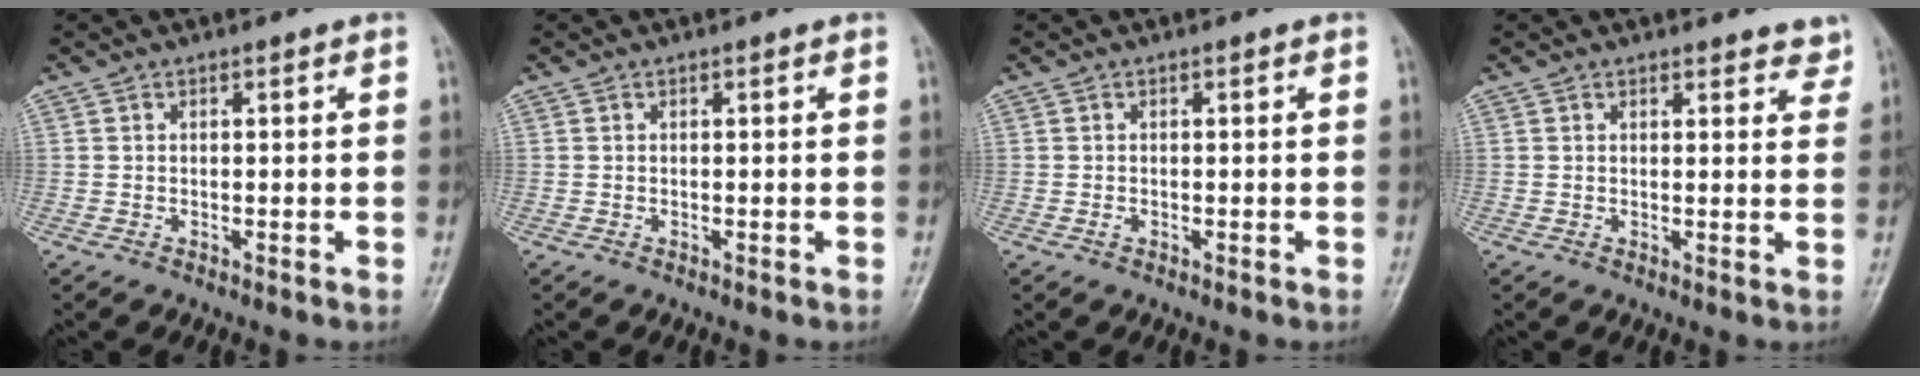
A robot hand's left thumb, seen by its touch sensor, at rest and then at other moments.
{"total": 0.0}
{"total": 0.5, "force": [-0.3, 0.3, 0.2], "torque": [-0.006, 0.006, -0.003]}
{"total": 3.6, "force": [3.3, 1.4, 0.8], "torque": [0.021, -0.016, 0.026]}